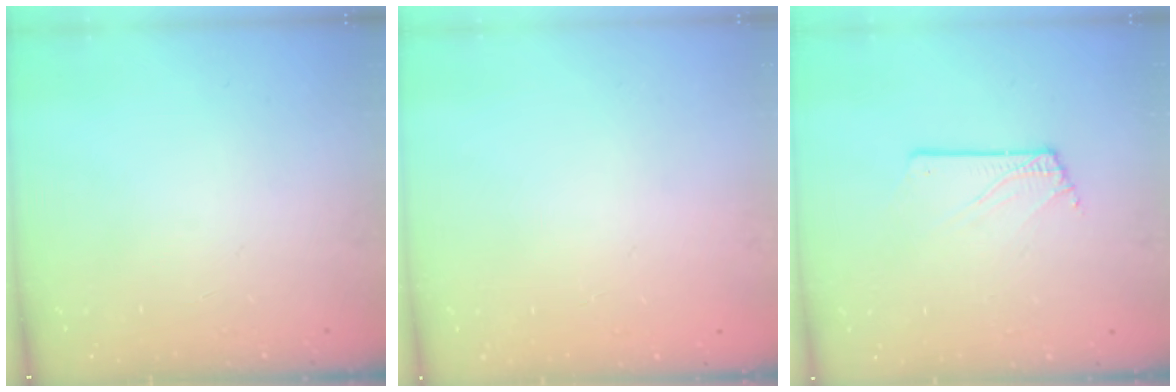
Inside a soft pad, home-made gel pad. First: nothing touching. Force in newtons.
{"total": 0.0}
{"total": 1.4, "press": 1.4, "slide": 0.1}